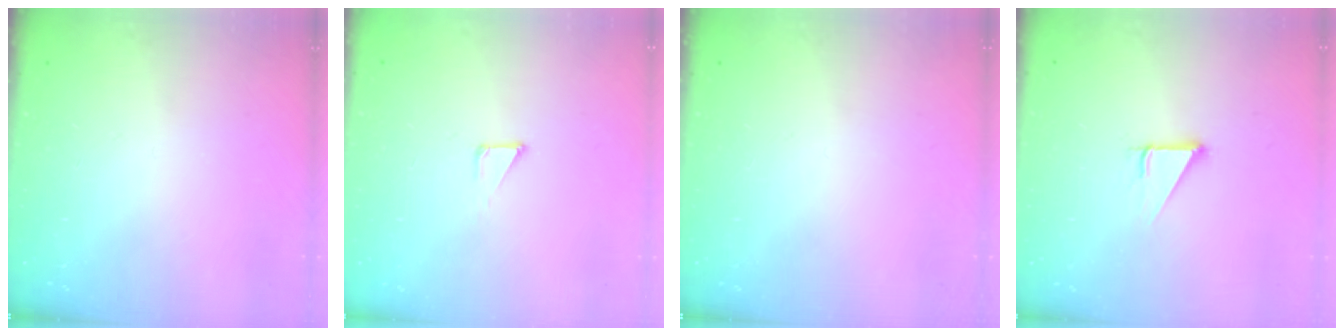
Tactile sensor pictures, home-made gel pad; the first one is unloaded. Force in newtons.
{"total": 1.3, "press": 1.3, "slide": 0.0}
{"total": 0.0}
{"total": 2.9, "press": 2.9, "slide": 0.1}